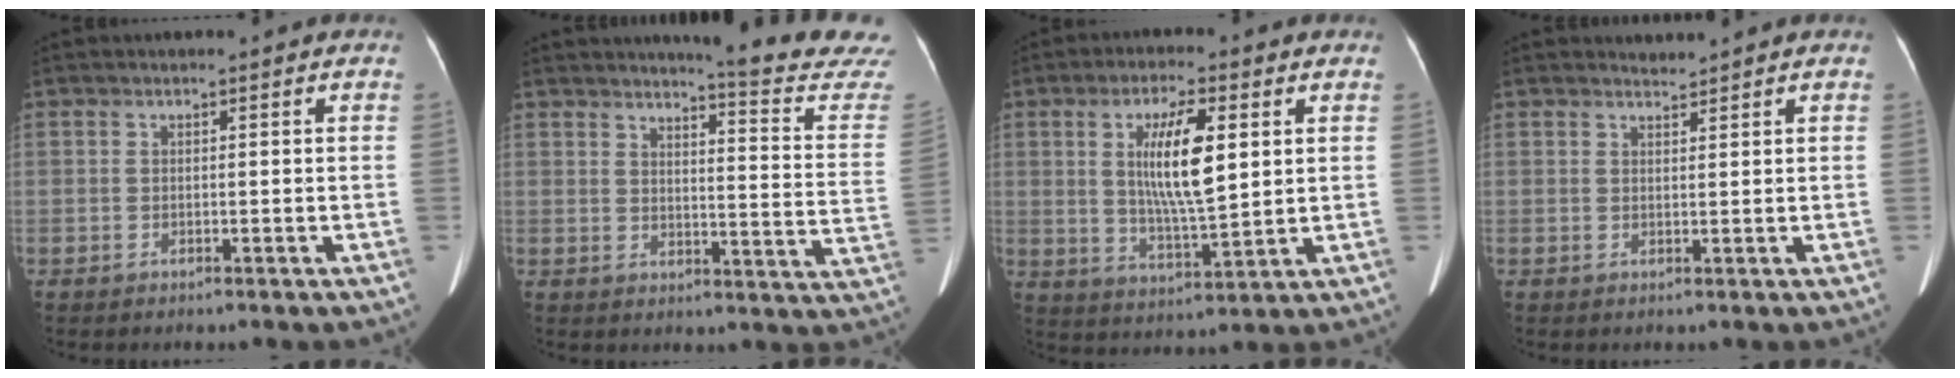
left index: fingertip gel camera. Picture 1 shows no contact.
{"total": 15.7, "force": [15.1, -1.6, 3.9], "torque": [-0.048, -0.133, 0.159]}
{"total": 9.9, "force": [2.3, 1.8, 9.5], "torque": [-0.175, -0.010, 0.044]}
{"total": 1.1, "force": [1.0, -0.3, -0.3], "torque": [-0.006, -0.001, 0.020]}